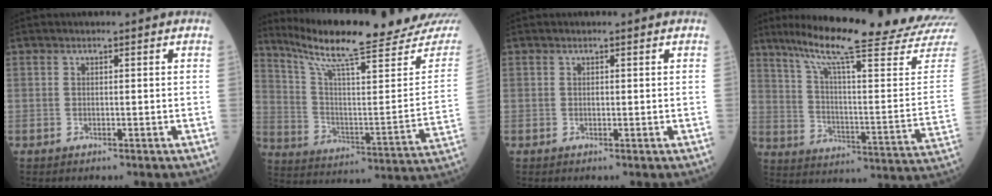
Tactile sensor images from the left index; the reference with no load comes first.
{"total": 24.6, "force": [22.0, -0.2, 11.1], "torque": [-0.189, -0.082, 0.314]}
{"total": 0.0}
{"total": 27.4, "force": [23.4, -0.7, 14.4], "torque": [-0.230, -0.078, 0.314]}